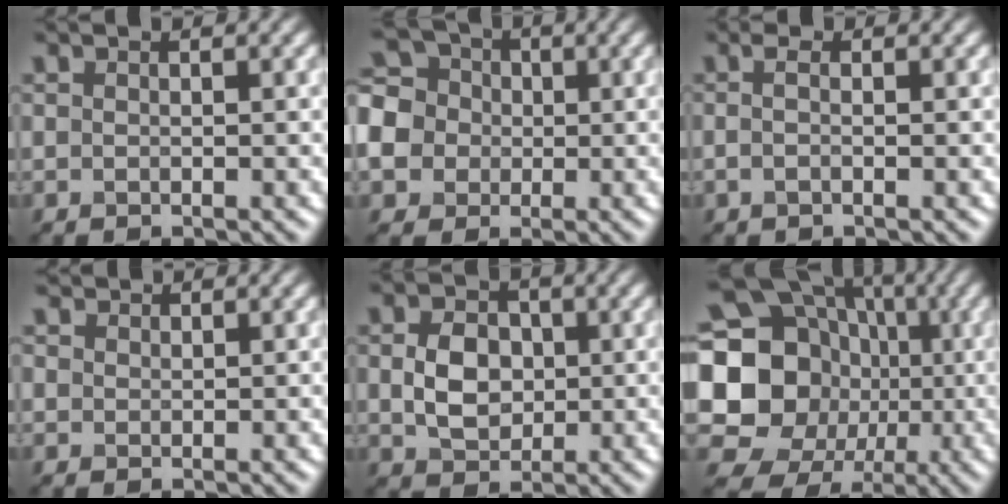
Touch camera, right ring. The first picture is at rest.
{"total": 9.2, "force": [-1.4, 8.3, 3.5], "torque": [-0.097, 0.007, -0.054]}
{"total": 1.1, "force": [0.0, 0.4, 1.0], "torque": [-0.023, -0.002, -0.008]}
{"total": 1.5, "force": [1.1, 0.9, 0.3], "torque": [-0.011, -0.003, 0.021]}
{"total": 4.1, "force": [0.2, 3.1, 2.7], "torque": [-0.056, -0.001, 0.000]}
{"total": 20.7, "force": [-0.2, 18.6, 9.0], "torque": [-0.175, 0.018, -0.049]}